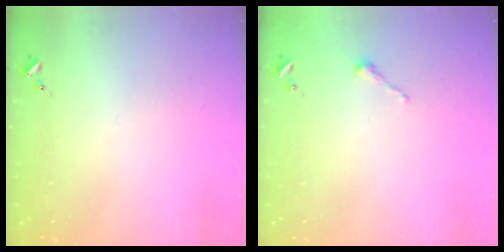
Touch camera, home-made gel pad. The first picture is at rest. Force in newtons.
{"total": 2.5, "press": 2.5, "slide": 0.2}